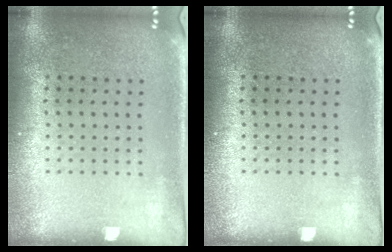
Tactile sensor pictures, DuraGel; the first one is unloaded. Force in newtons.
{"total": 0.0}